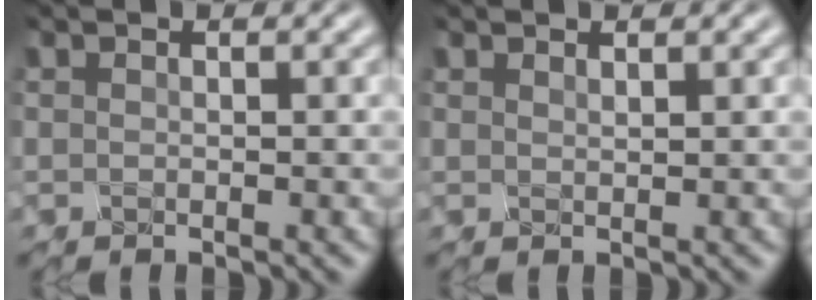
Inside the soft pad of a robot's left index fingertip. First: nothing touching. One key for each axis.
{"total": 1.0, "fx": 0.8, "fy": 0.3, "fz": 0.5, "tx": -0.014, "ty": -0.001, "tz": 0.014}